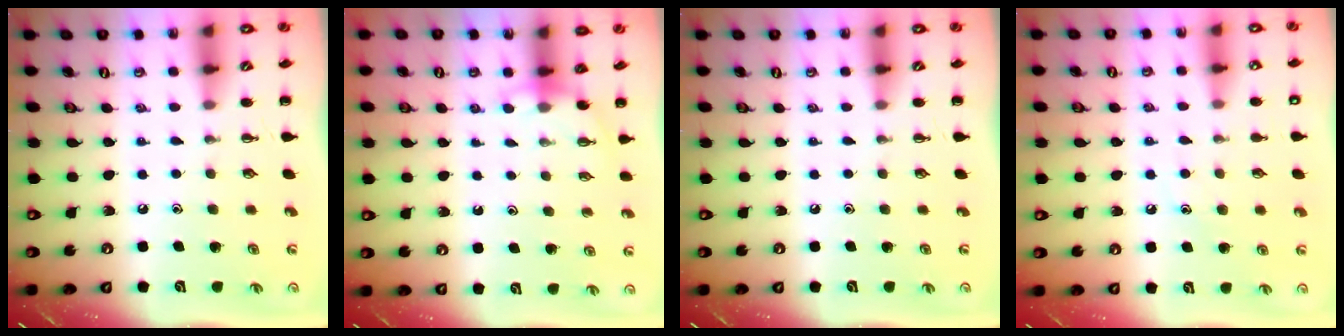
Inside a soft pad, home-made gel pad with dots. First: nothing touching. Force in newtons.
{"total": 3.6, "press": 3.6, "slide": 0.3}
{"total": 0.0}
{"total": 8.0, "press": 7.8, "slide": 1.6}